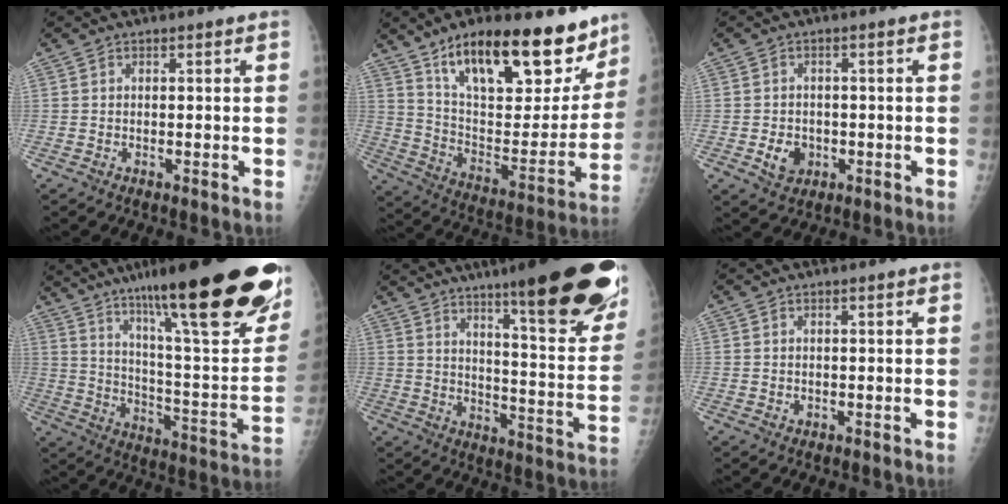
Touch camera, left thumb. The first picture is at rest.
{"total": 26.1, "force": [17.6, 10.4, 16.2], "torque": [-0.197, -0.058, 0.283]}
{"total": 4.3, "force": [-1.3, 3.4, 2.3], "torque": [-0.026, 0.004, -0.015]}
{"total": 35.7, "force": [22.6, 6.1, 26.9], "torque": [-0.314, -0.066, 0.340]}
{"total": 27.5, "force": [17.6, 4.5, 20.6], "torque": [-0.242, -0.077, 0.244]}
{"total": 0.6, "force": [0.0, 0.5, 0.4], "torque": [-0.003, 0.000, 0.003]}